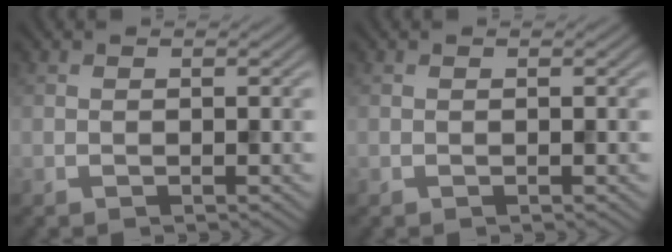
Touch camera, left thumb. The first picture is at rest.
{"total": 0.0}